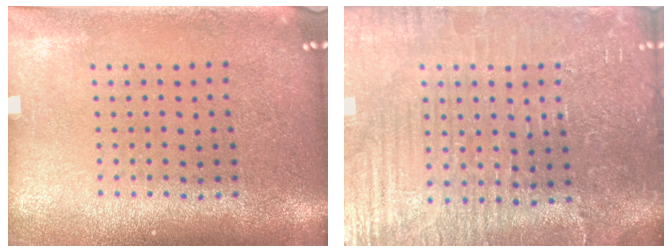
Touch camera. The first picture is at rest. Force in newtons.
{"total": 4.4, "press": 4.2, "slide": 1.2}